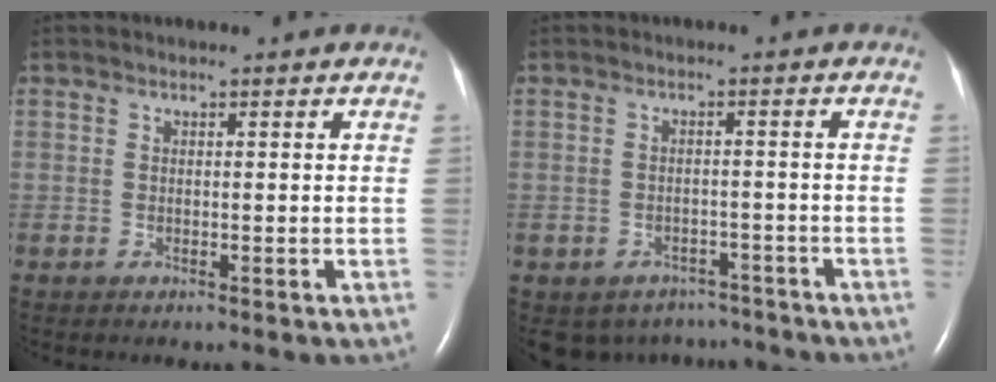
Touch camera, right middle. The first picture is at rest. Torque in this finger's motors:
{"motor_torque": [0.77, -0.77, 0.05, 0.03]}